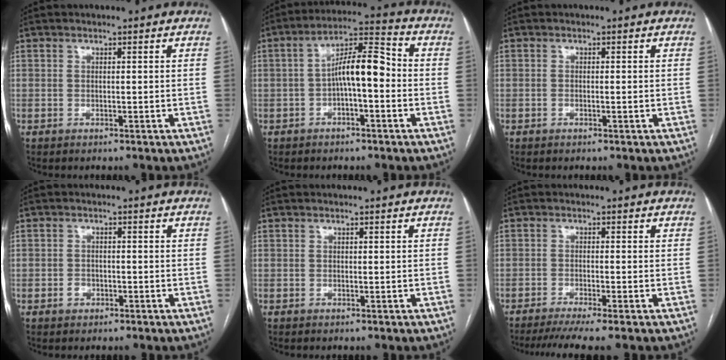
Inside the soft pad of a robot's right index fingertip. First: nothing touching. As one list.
[{"total": 8.7, "force": [-1.1, 2.3, 8.3], "torque": [-0.146, 0.032, -0.020]}, {"total": 0.6, "force": [-0.1, 0.1, 0.6], "torque": [-0.008, 0.003, 0.000]}, {"total": 1.7, "force": [-0.8, 1.4, 0.6], "torque": [-0.006, 0.006, -0.013]}, {"total": 0.0}, {"total": 5.5, "force": [-4.1, -0.6, 3.5], "torque": [-0.051, -0.008, -0.067]}]